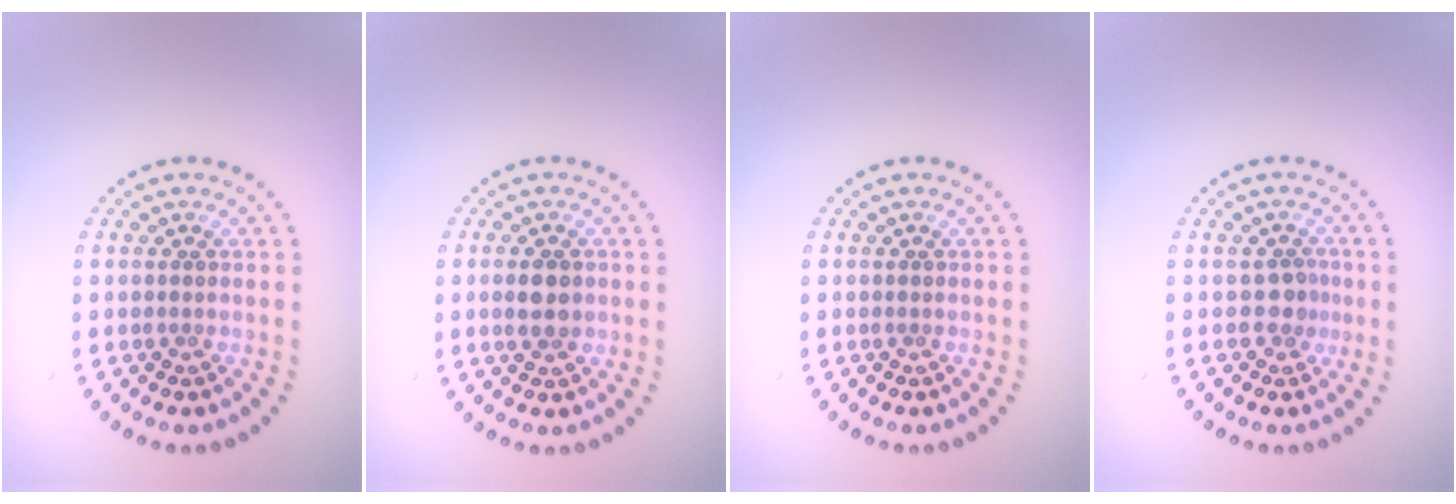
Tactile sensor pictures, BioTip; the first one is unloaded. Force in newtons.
{"total": 2.4, "press": 2.4, "slide": 0.1}
{"total": 0.0}
{"total": 1.8, "press": 1.5, "slide": 1.0}